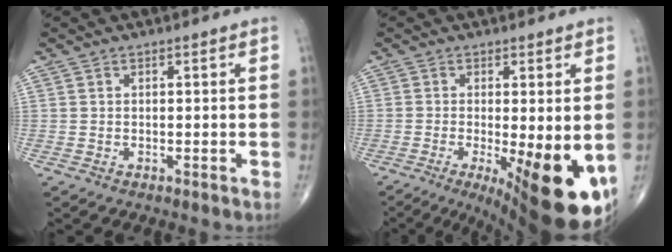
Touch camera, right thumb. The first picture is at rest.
{"total": 16.9, "force": [-5.0, 5.0, 15.3], "torque": [-0.168, -0.026, -0.055]}